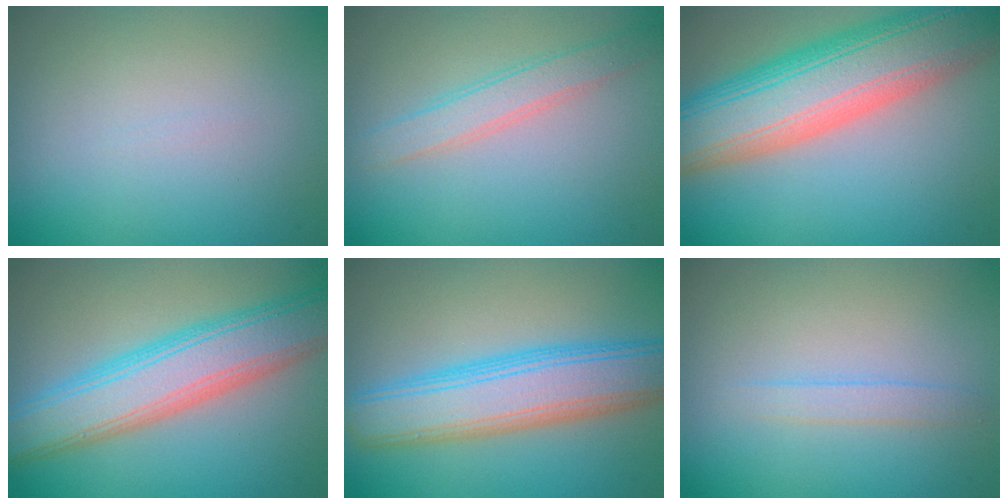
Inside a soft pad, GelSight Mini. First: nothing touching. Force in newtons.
{"total": 2.5, "press": 2.5, "slide": 0.1}
{"total": 12.5, "press": 12.4, "slide": 0.6}
{"total": 7.9, "press": 7.9, "slide": 0.2}
{"total": 7.6, "press": 7.6, "slide": 0.2}
{"total": 1.2, "press": 1.2, "slide": 0.1}